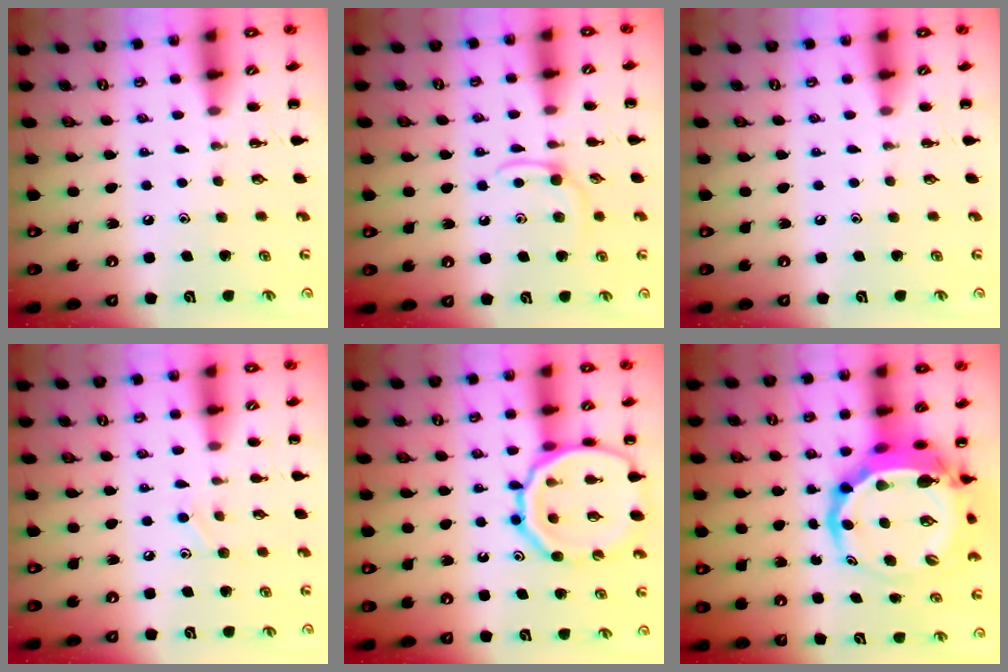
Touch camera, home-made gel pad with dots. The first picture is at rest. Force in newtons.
{"total": 4.6, "press": 4.4, "slide": 1.4}
{"total": 0.0}
{"total": 6.4, "press": 6.0, "slide": 2.3}
{"total": 18.4, "press": 18.2, "slide": 2.2}
{"total": 9.3, "press": 9.0, "slide": 2.4}